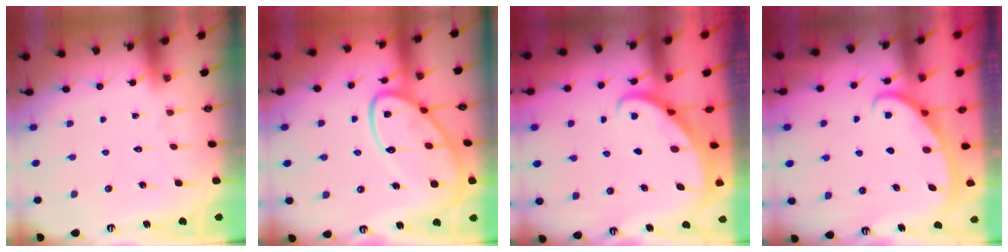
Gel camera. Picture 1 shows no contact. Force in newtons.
{"total": 17.1, "press": 17.1, "slide": 1.5}
{"total": 2.8, "press": 2.8, "slide": 0.2}
{"total": 2.8, "press": 2.8, "slide": 0.4}